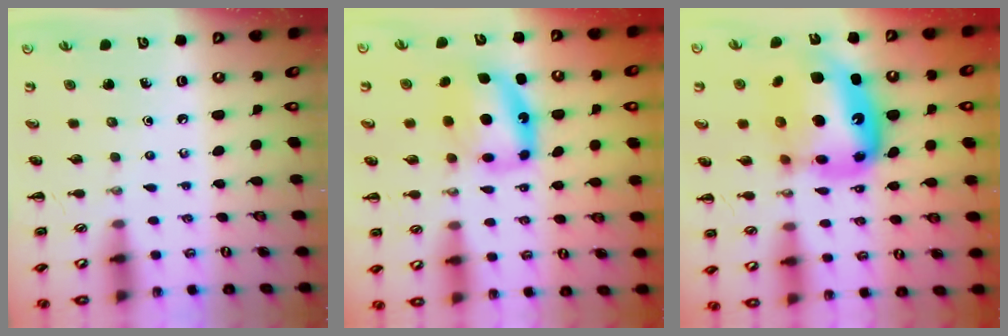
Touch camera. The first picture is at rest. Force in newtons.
{"total": 9.5, "press": 9.2, "slide": 2.3}
{"total": 18.9, "press": 18.3, "slide": 4.9}